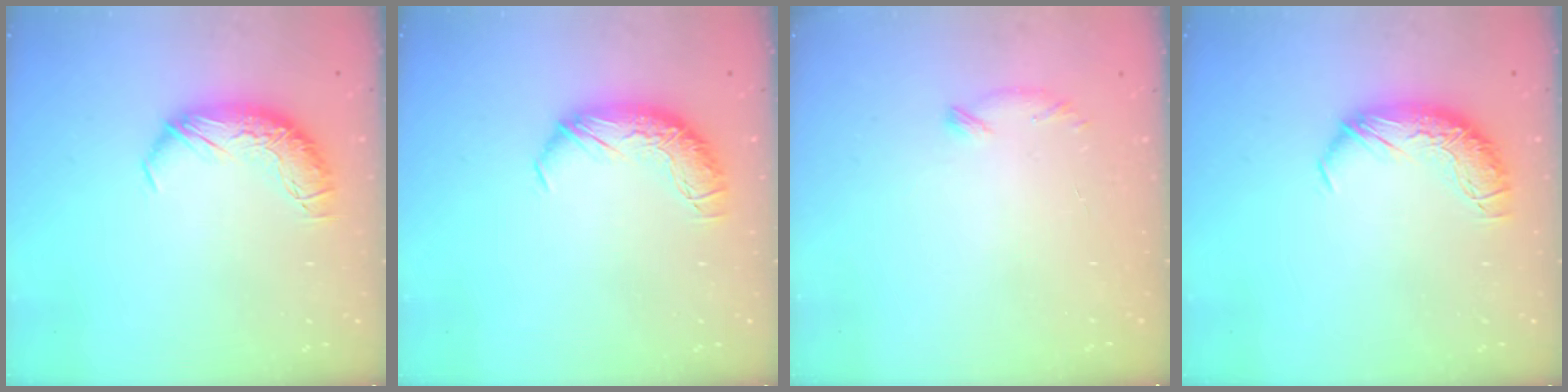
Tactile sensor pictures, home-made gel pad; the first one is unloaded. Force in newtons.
{"total": 0.0}
{"total": 6.4, "press": 6.4, "slide": 1.0}
{"total": 0.0}